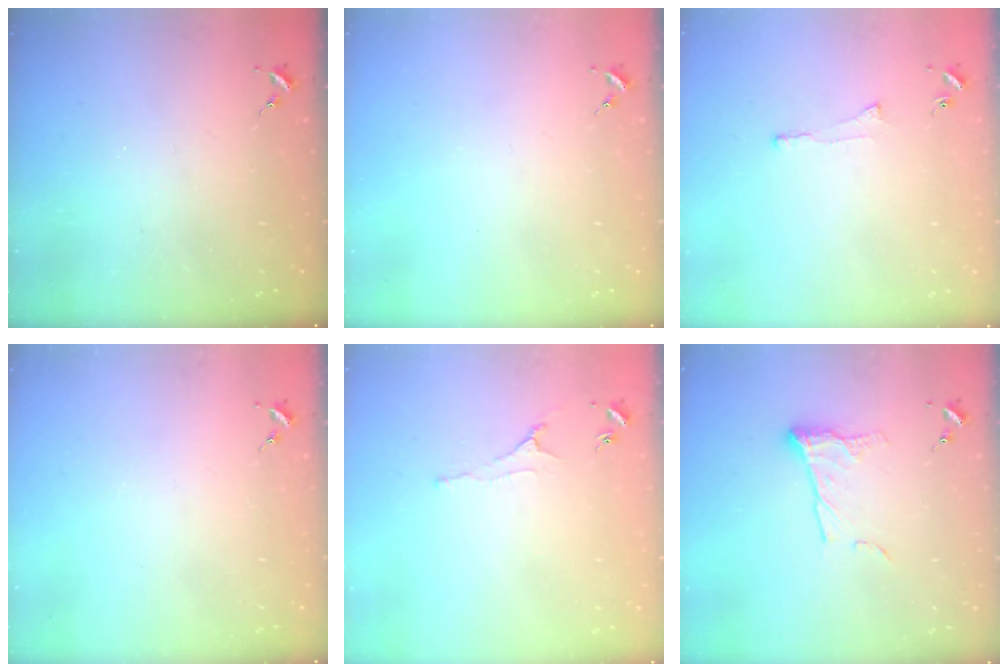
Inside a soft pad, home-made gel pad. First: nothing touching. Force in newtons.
{"total": 0.0}
{"total": 5.1, "press": 5.1, "slide": 0.6}
{"total": 0.0}
{"total": 3.0, "press": 2.9, "slide": 0.6}
{"total": 9.5, "press": 9.5, "slide": 0.5}